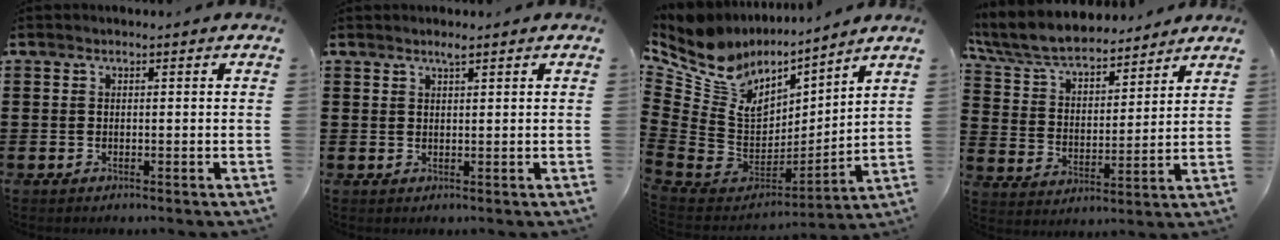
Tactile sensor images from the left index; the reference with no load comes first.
{"total": 1.4, "force": [1.1, 0.1, 0.8], "torque": [-0.016, 0.000, 0.020]}
{"total": 9.0, "force": [5.8, 6.2, 3.1], "torque": [-0.120, -0.059, 0.103]}
{"total": 7.6, "force": [7.0, 1.5, 2.6], "torque": [-0.081, -0.038, 0.121]}